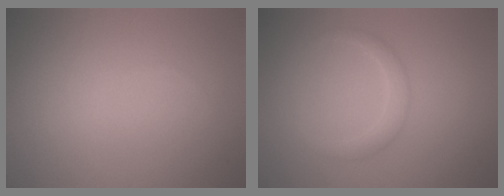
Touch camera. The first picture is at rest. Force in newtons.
{"total": 1.6, "press": 1.6, "slide": 0.1}